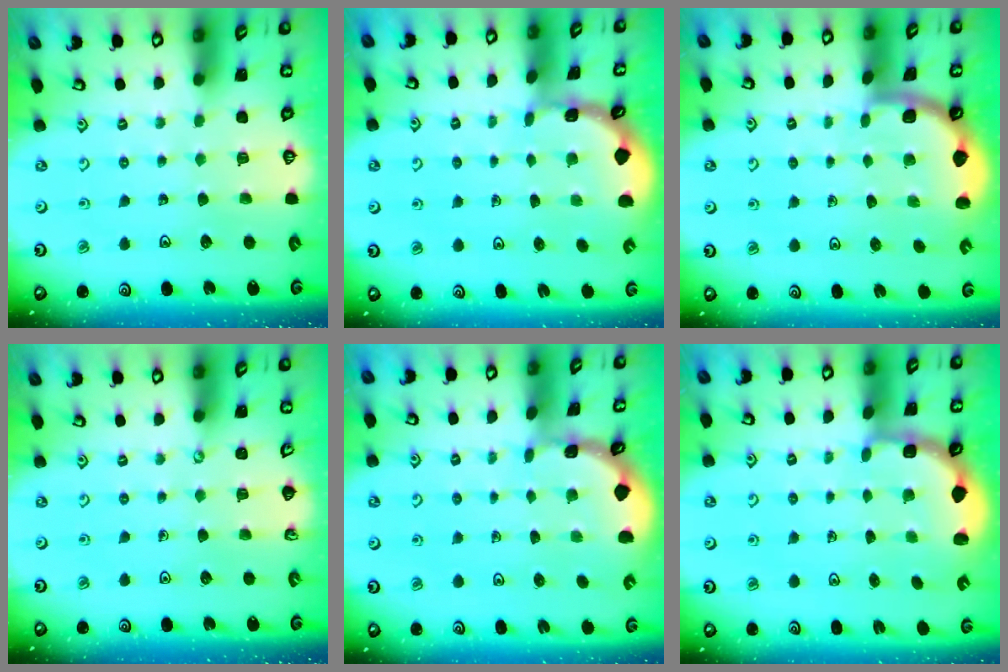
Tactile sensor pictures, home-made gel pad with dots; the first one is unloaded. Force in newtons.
{"total": 1.2, "press": 1.1, "slide": 0.2}
{"total": 1.7, "press": 1.7, "slide": 0.1}
{"total": 0.0}
{"total": 0.7, "press": 0.7, "slide": 0.1}
{"total": 2.8, "press": 2.3, "slide": 1.7}